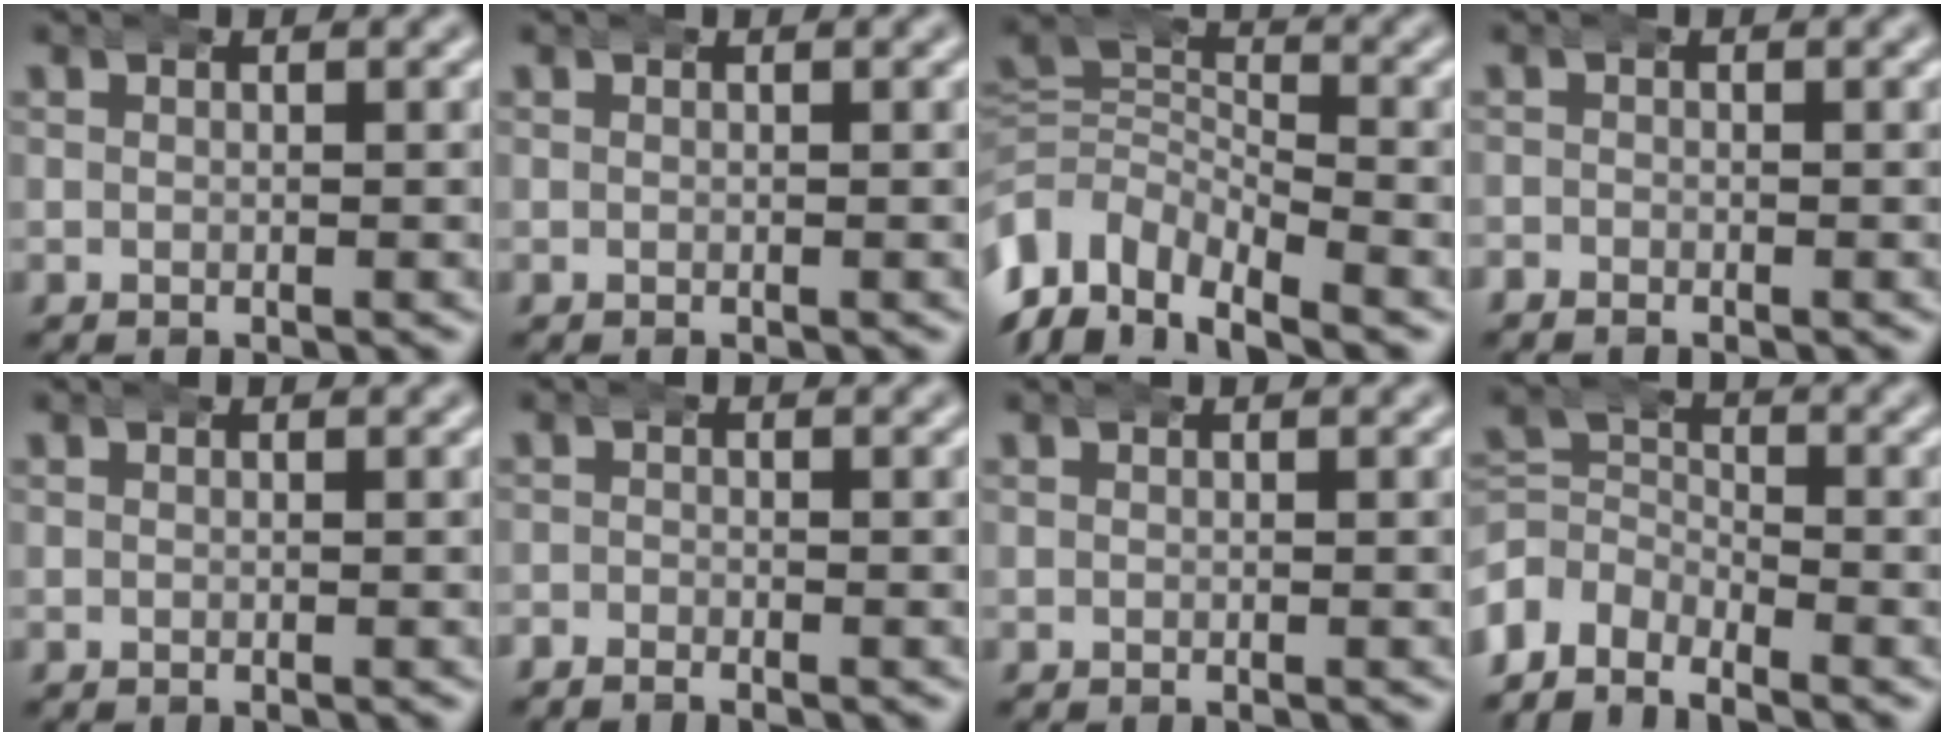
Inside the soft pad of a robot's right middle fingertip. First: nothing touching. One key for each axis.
{"total": 0.0}
{"total": 11.7, "fx": -6.7, "fy": 8.5, "fz": 4.6, "tx": -0.097, "ty": -0.042, "tz": -0.113}
{"total": 0.8, "fx": -0.7, "fy": 0.4, "fz": -0.1, "tx": -0.001, "ty": -0.004, "tz": -0.017}
{"total": 0.0}
{"total": 1.1, "fx": -1.1, "fy": 0.3, "fz": -0.1, "tx": -0.001, "ty": -0.004, "tz": -0.025}
{"total": 0.0}
{"total": 6.4, "fx": -2.8, "fy": 5.2, "fz": 2.4, "tx": -0.062, "ty": -0.026, "tz": -0.054}